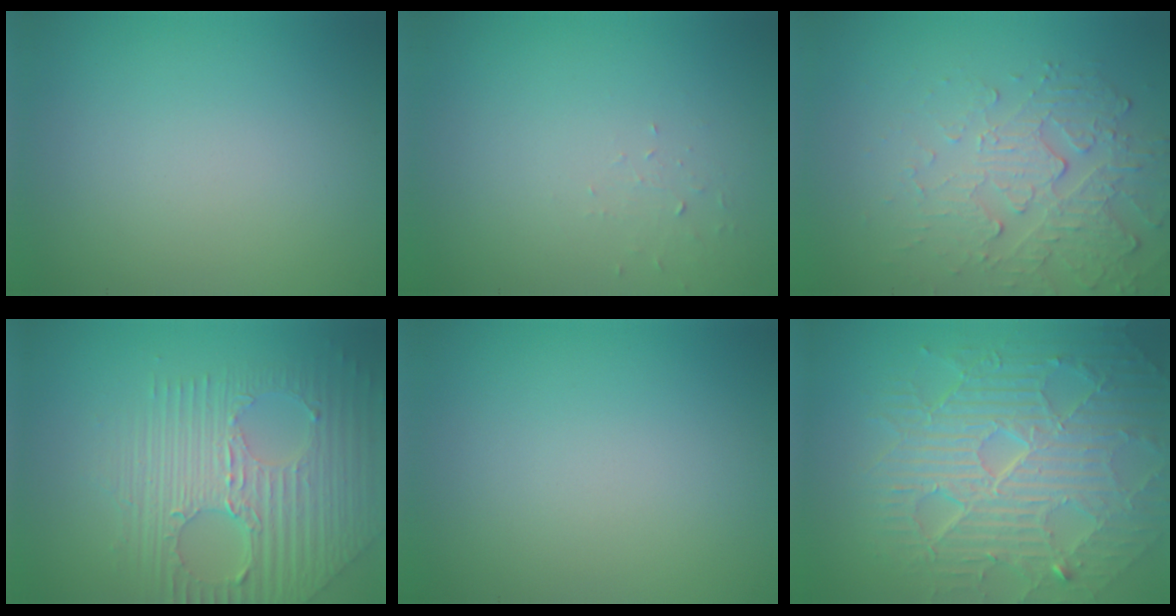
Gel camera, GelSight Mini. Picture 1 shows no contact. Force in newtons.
{"total": 0.6, "press": 0.3, "slide": 0.6}
{"total": 4.2, "press": 3.6, "slide": 2.1}
{"total": 8.0, "press": 5.3, "slide": 6.0}
{"total": 0.0}
{"total": 10.2, "press": 6.6, "slide": 7.8}